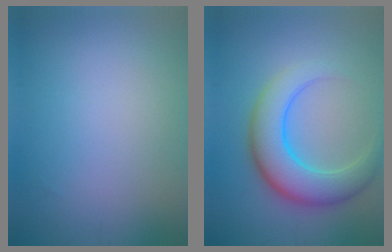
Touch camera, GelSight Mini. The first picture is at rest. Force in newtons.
{"total": 7.1, "press": 7.1, "slide": 0.2}